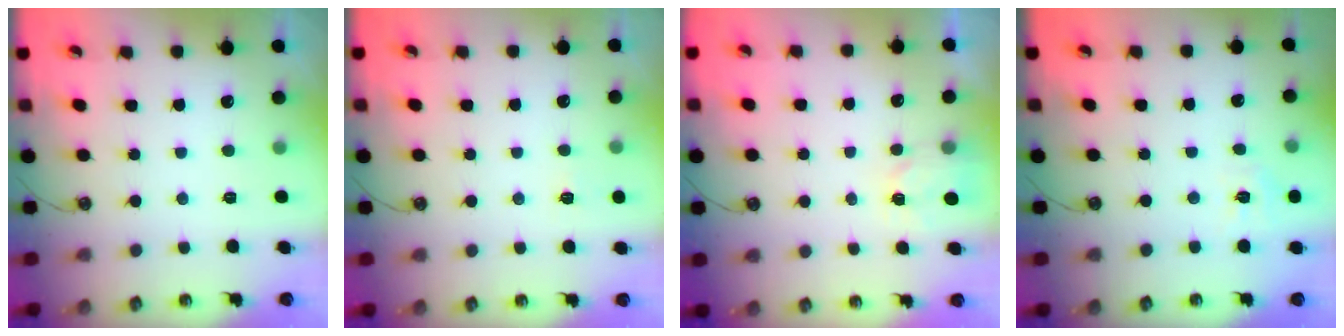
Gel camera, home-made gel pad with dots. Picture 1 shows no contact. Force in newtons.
{"total": 2.3, "press": 2.3, "slide": 0.3}
{"total": 3.5, "press": 3.5, "slide": 0.5}
{"total": 5.7, "press": 5.7, "slide": 0.6}